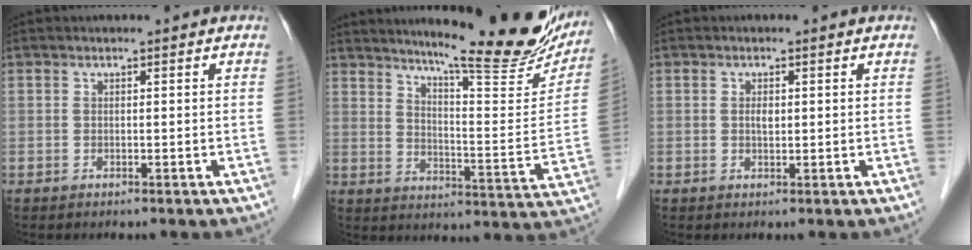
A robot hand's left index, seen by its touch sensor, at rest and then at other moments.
{"total": 22.0, "force": [18.5, 2.0, 11.7], "torque": [-0.163, -0.057, 0.241]}
{"total": 1.1, "force": [0.3, 0.5, 0.9], "torque": [-0.017, 0.000, 0.005]}